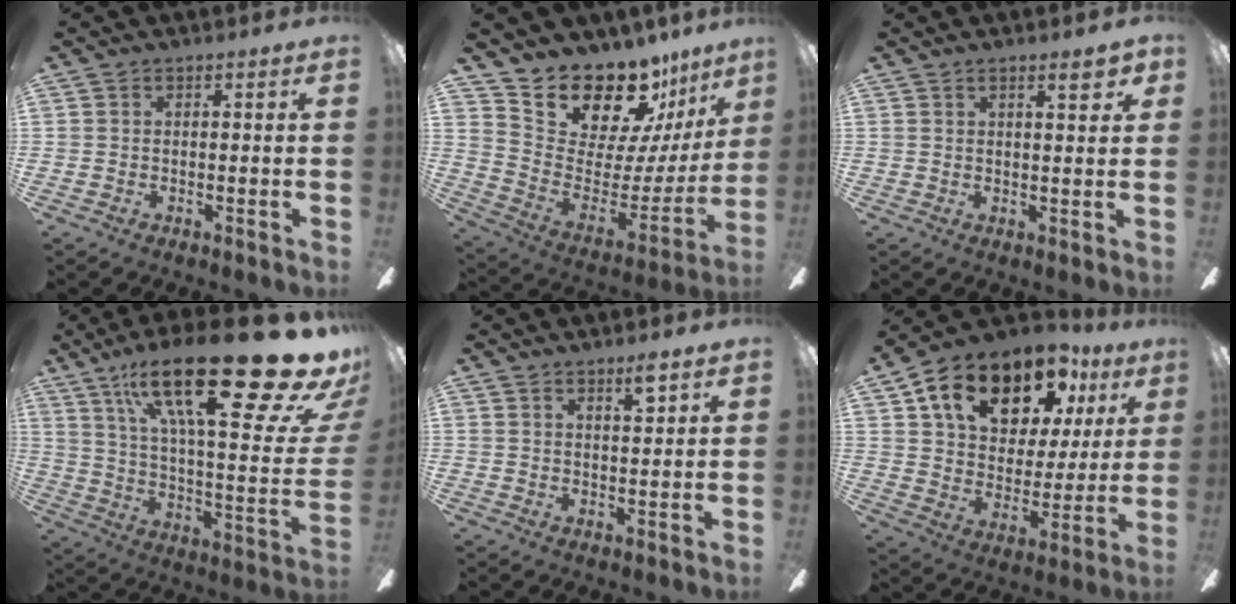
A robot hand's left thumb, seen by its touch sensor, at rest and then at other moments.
{"total": 18.8, "force": [16.8, 7.1, 4.9], "torque": [-0.092, -0.150, 0.305]}
{"total": 4.4, "force": [2.6, 1.0, 3.4], "torque": [-0.040, -0.008, 0.036]}
{"total": 32.9, "force": [19.7, 7.8, 25.2], "torque": [-0.407, -0.127, 0.314]}
{"total": 3.9, "force": [2.8, 0.6, 2.6], "torque": [-0.041, -0.009, 0.044]}
{"total": 18.7, "force": [11.3, 11.1, 10.0], "torque": [-0.172, -0.052, 0.201]}